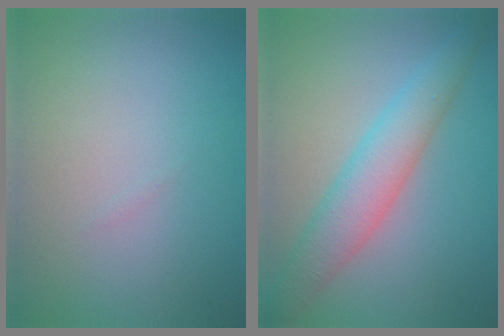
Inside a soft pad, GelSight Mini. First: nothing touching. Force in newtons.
{"total": 4.5, "press": 4.5, "slide": 0.1}